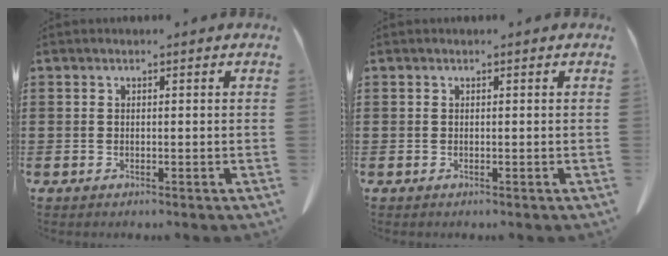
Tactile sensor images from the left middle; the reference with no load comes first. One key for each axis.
{"total": 0.0}